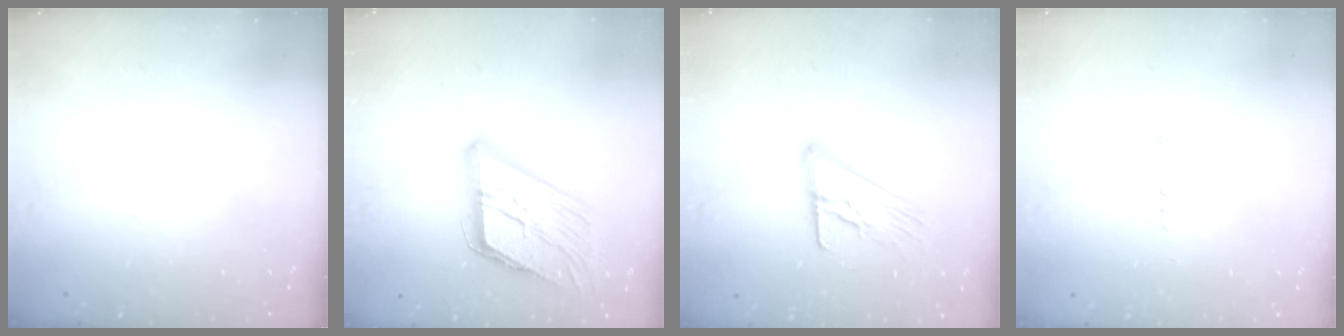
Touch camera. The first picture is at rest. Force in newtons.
{"total": 19.6, "press": 19.5, "slide": 1.9}
{"total": 13.9, "press": 13.9, "slide": 1.1}
{"total": 4.6, "press": 4.6, "slide": 0.4}